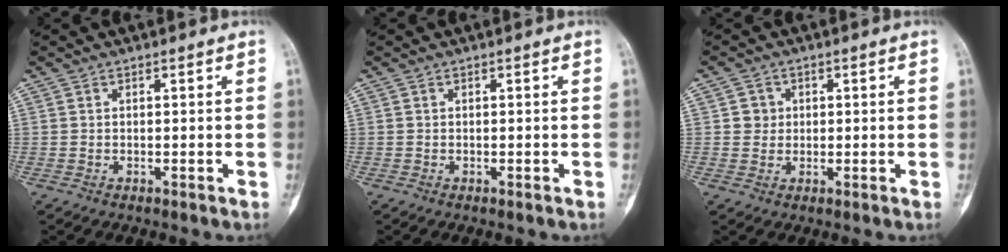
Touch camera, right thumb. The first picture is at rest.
{"total": 0.0}
{"total": 2.8, "force": [0.5, 2.7, 0.5], "torque": [0.010, 0.003, 0.004]}